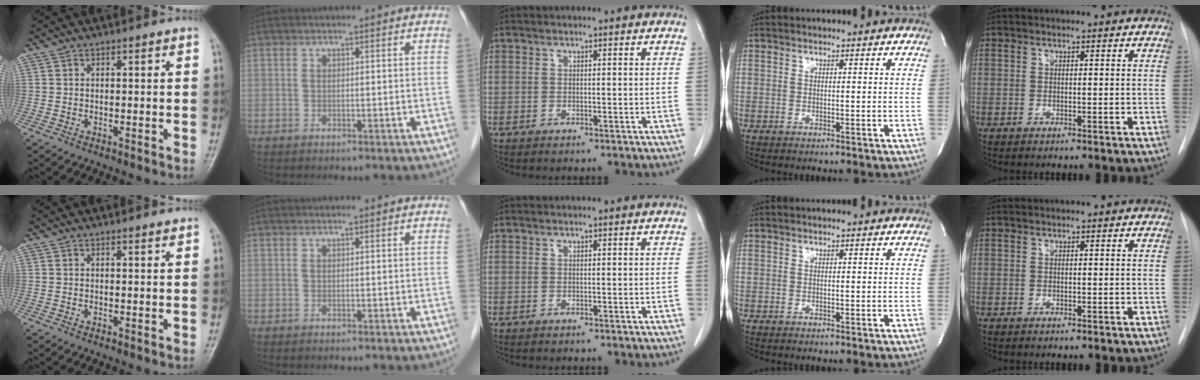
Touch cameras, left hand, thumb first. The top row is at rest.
{"thumb": {"total": 0.9, "force": [0.8, 0.2, 0.5], "torque": [-0.007, -0.004, 0.011]}, "index": {"total": 0.6, "force": [0.6, 0.0, 0.2], "torque": [-0.007, 0.004, 0.009]}}